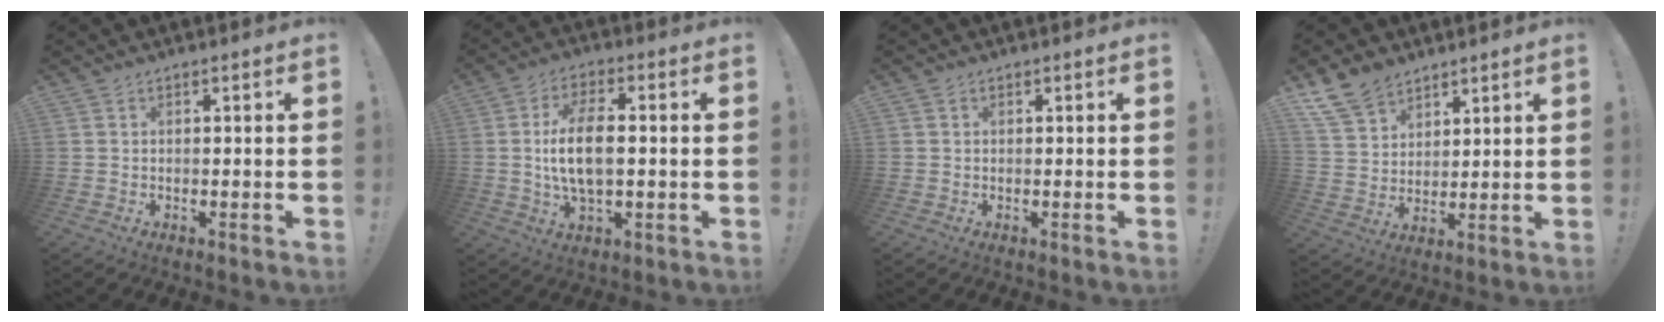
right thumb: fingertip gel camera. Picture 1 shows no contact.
{"total": 11.8, "force": [0.2, 5.4, 10.5], "torque": [-0.198, -0.001, -0.002]}
{"total": 0.0}
{"total": 11.5, "force": [8.6, 6.8, 3.4], "torque": [-0.066, -0.054, 0.171]}